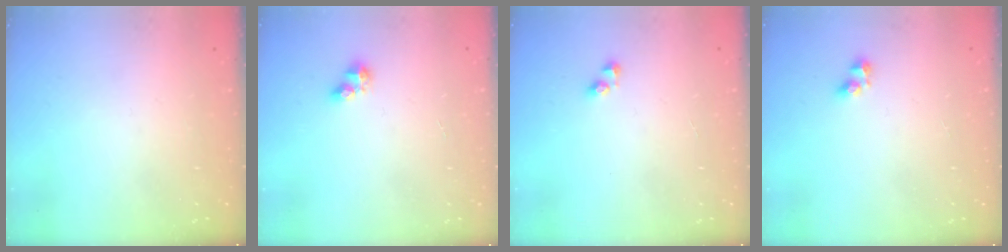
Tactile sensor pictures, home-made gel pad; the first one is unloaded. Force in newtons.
{"total": 5.6, "press": 5.5, "slide": 0.7}
{"total": 2.9, "press": 2.9, "slide": 0.1}
{"total": 3.9, "press": 3.8, "slide": 0.9}